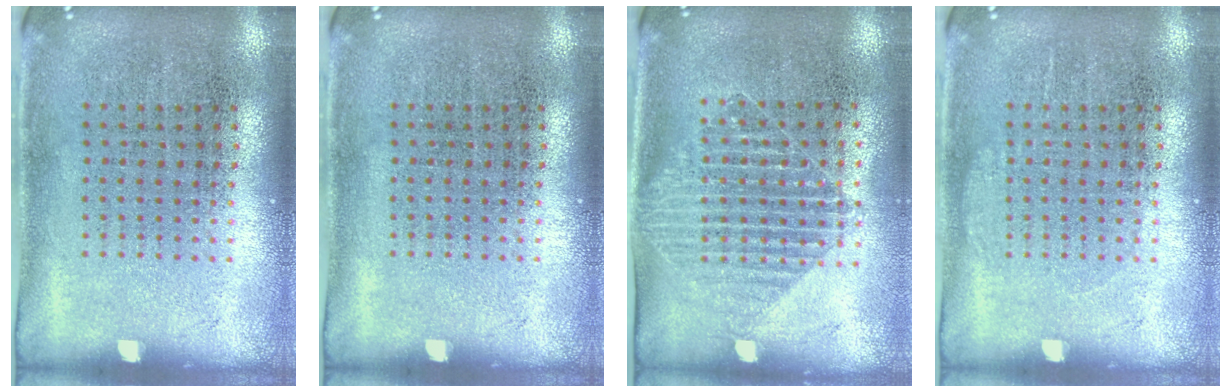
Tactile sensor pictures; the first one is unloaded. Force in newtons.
{"total": 0.0}
{"total": 1.5, "press": 1.3, "slide": 0.8}
{"total": 0.6, "press": 0.5, "slide": 0.1}